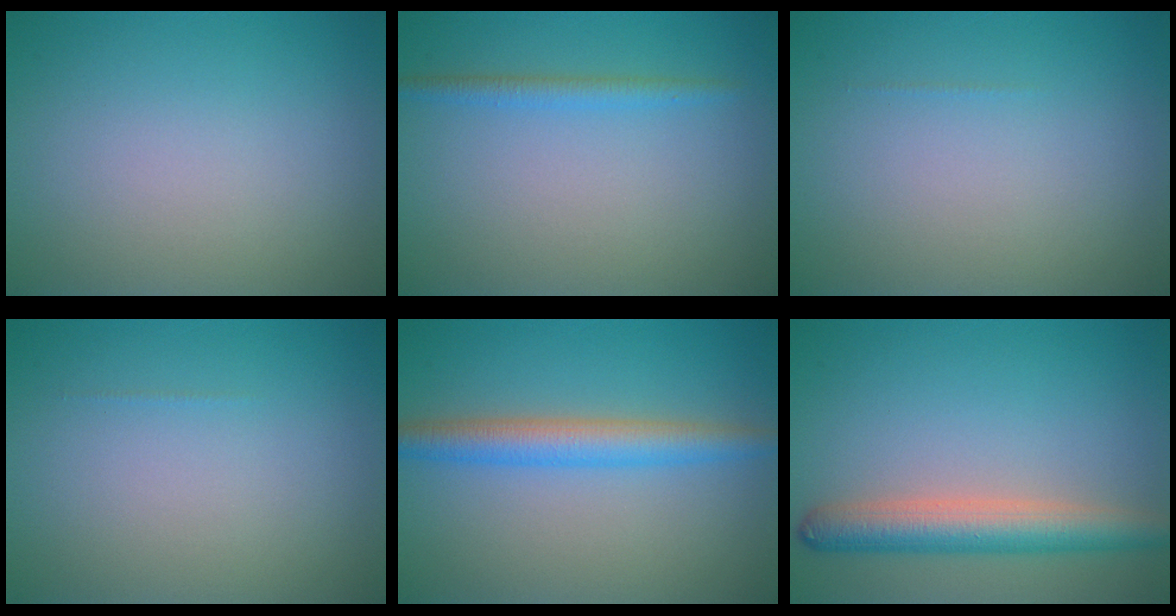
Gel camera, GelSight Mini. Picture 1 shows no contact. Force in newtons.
{"total": 1.6, "press": 1.6, "slide": 0.1}
{"total": 0.0}
{"total": 0.0}
{"total": 3.9, "press": 3.9, "slide": 0.0}
{"total": 5.0, "press": 4.9, "slide": 0.2}